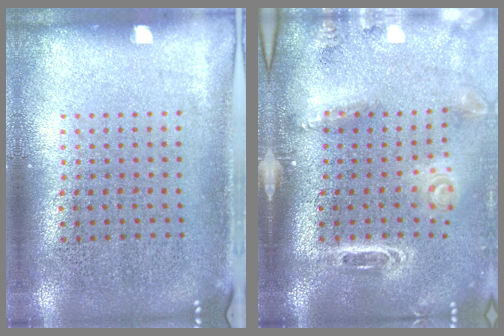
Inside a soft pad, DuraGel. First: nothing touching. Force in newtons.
{"total": 3.1, "press": 2.1, "slide": 2.3}